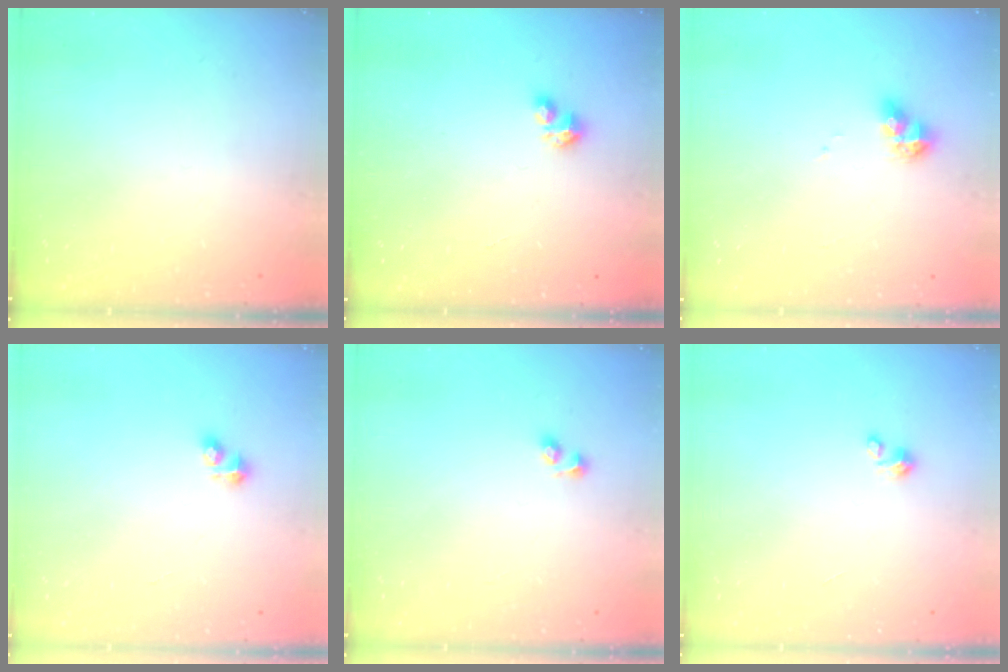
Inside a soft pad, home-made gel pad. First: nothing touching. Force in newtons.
{"total": 1.0, "press": 1.0, "slide": 0.1}
{"total": 6.4, "press": 6.4, "slide": 0.7}
{"total": 2.4, "press": 2.4, "slide": 0.3}
{"total": 2.6, "press": 2.3, "slide": 1.2}
{"total": 0.8, "press": 0.7, "slide": 0.3}